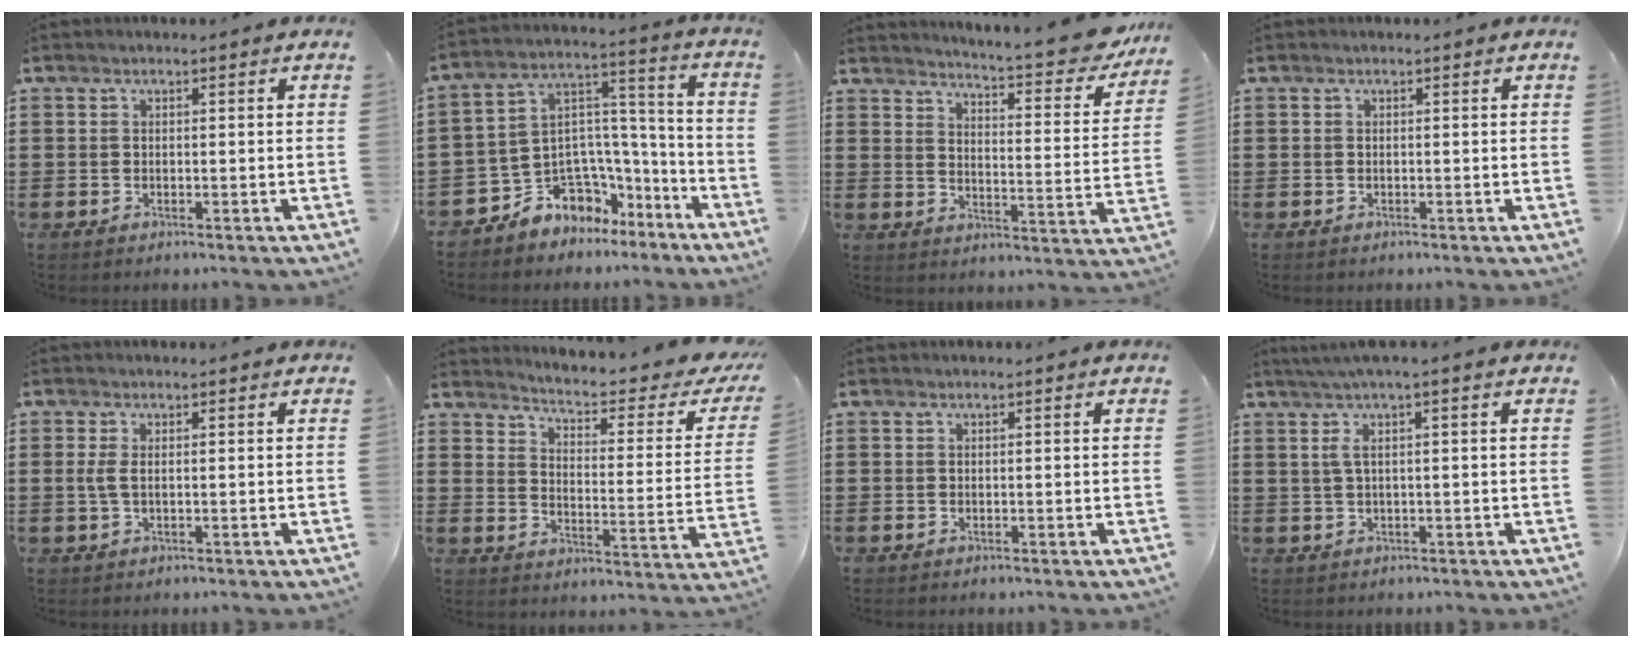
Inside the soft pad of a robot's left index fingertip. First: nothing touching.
{"total": 7.8, "force": [-6.1, 4.9, 0.6], "torque": [-0.028, 0.001, -0.112]}
{"total": 6.2, "force": [5.8, -0.2, 2.3], "torque": [-0.049, -0.055, 0.093]}
{"total": 0.0}
{"total": 1.9, "force": [0.1, 0.8, 1.8], "torque": [-0.045, -0.001, -0.001]}
{"total": 3.3, "force": [2.7, -0.3, 1.8], "torque": [-0.046, -0.033, 0.032]}
{"total": 0.0}
{"total": 2.9, "force": [0.2, -0.3, 2.9], "torque": [-0.062, -0.005, -0.002]}